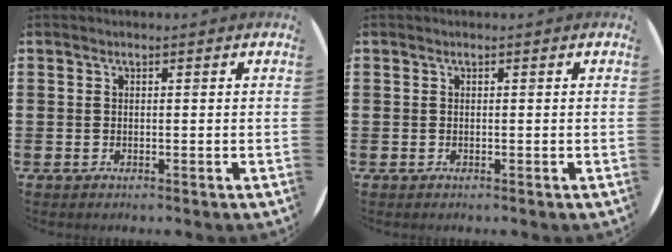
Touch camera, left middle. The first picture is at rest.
{"total": 0.0}